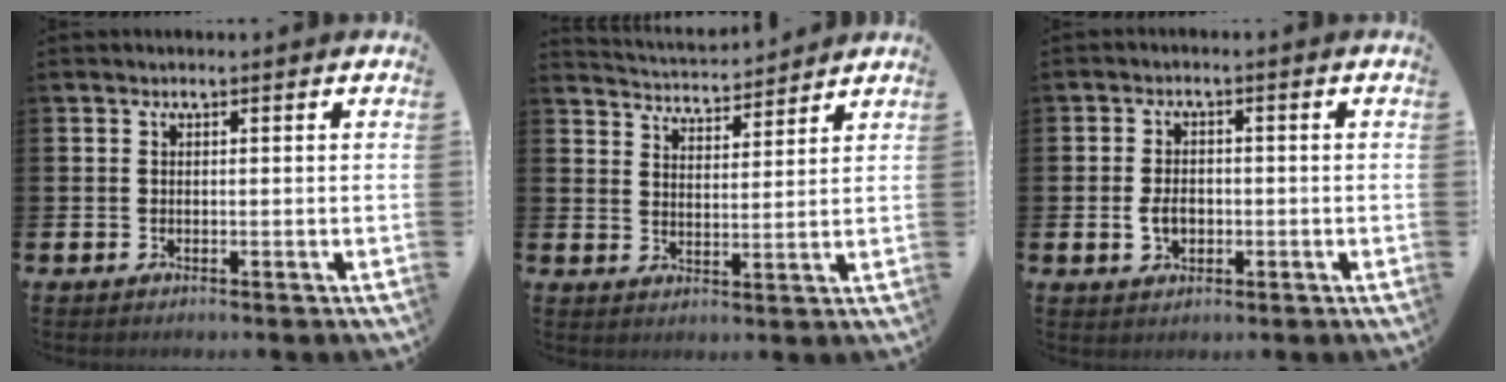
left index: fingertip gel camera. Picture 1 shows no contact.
{"total": 4.4, "force": [4.4, 0.4, -0.2], "torque": [-0.017, -0.030, 0.078]}
{"total": 3.1, "force": [-0.6, 2.2, 2.1], "torque": [-0.037, 0.004, -0.013]}